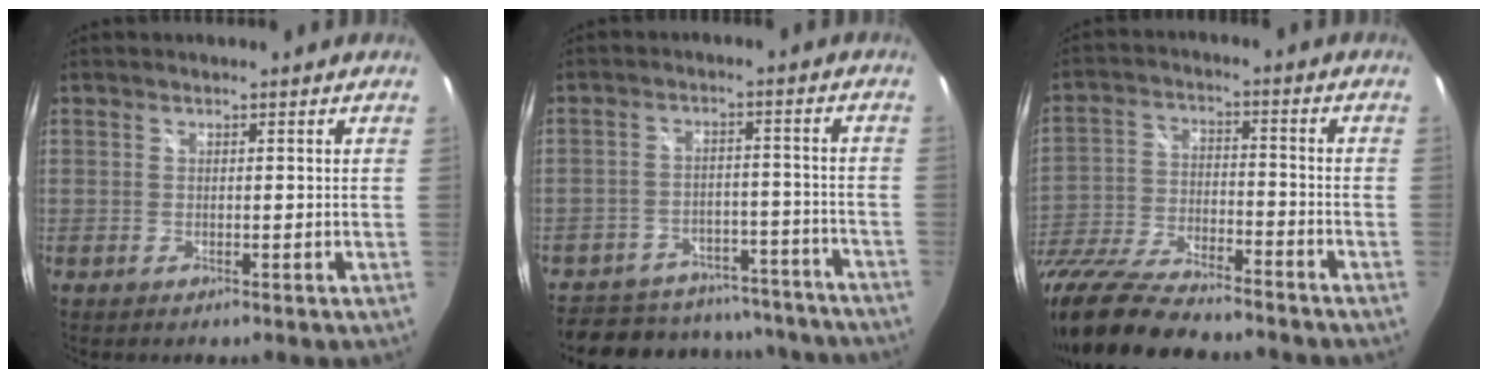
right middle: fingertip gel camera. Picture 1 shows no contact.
{"total": 22.9, "force": [-19.4, 9.5, 7.4], "torque": [-0.167, 0.027, -0.236]}
{"total": 21.8, "force": [-17.6, 6.0, 11.4], "torque": [-0.244, -0.048, -0.306]}